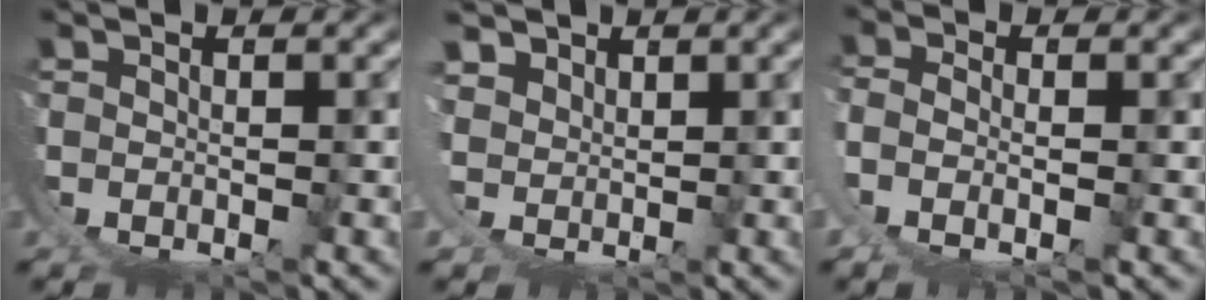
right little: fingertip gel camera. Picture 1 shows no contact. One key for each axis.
{"total": 4.7, "fx": 2.6, "fy": 3.8, "fz": 1.1, "tx": -0.057, "ty": -0.007, "tz": 0.039}
{"total": 3.0, "fx": 1.1, "fy": 1.1, "fz": 2.6, "tx": -0.076, "ty": -0.013, "tz": 0.027}